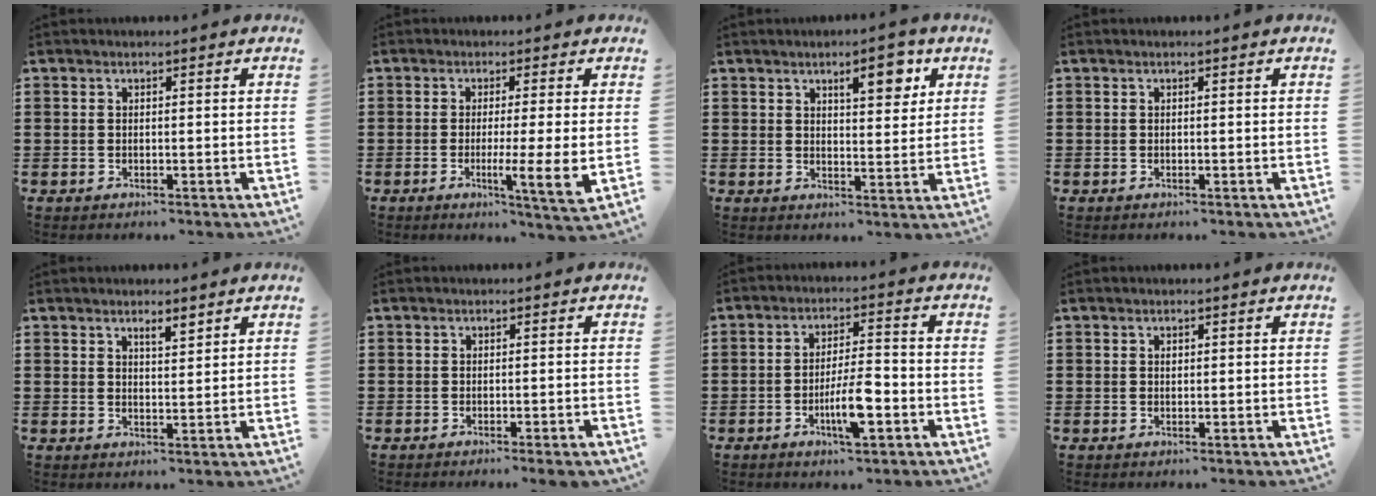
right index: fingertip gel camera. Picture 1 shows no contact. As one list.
[{"total": 6.1, "force": [-1.1, -0.5, 6.0], "torque": [-0.103, -0.019, -0.017]}, {"total": 6.5, "force": [3.6, 2.7, 4.7], "torque": [-0.061, -0.004, 0.054]}, {"total": 0.0}, {"total": 2.3, "force": [1.7, 0.5, 1.5], "torque": [-0.022, 0.000, 0.028]}, {"total": 1.1, "force": [-0.9, 0.0, 0.6], "torque": [-0.012, -0.002, -0.017]}, {"total": 7.2, "force": [-2.6, 1.8, 6.5], "torque": [-0.126, -0.005, -0.049]}, {"total": 0.5, "force": [0.2, 0.4, 0.3], "torque": [-0.007, 0.001, 0.004]}]